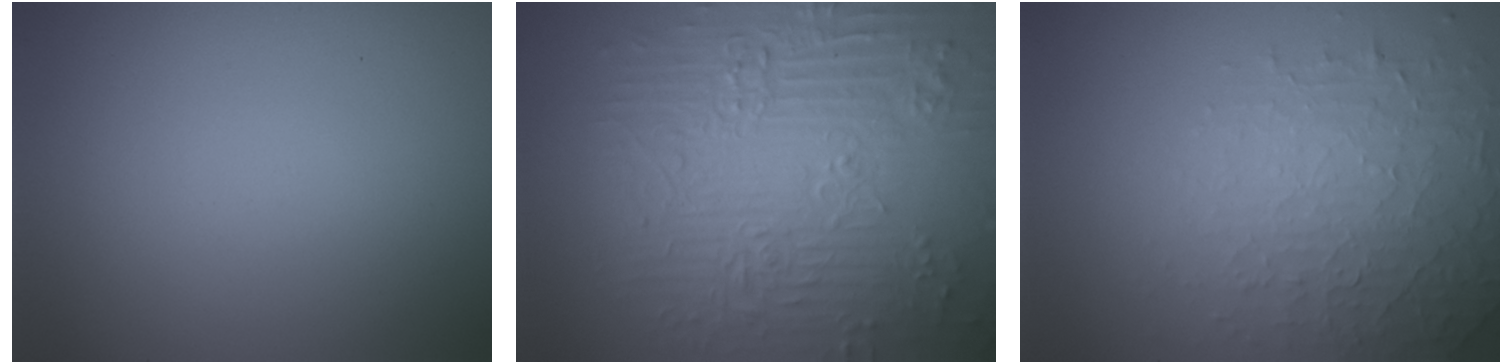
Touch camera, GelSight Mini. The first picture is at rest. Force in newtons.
{"total": 11.4, "press": 7.6, "slide": 8.5}
{"total": 4.6, "press": 3.1, "slide": 3.3}